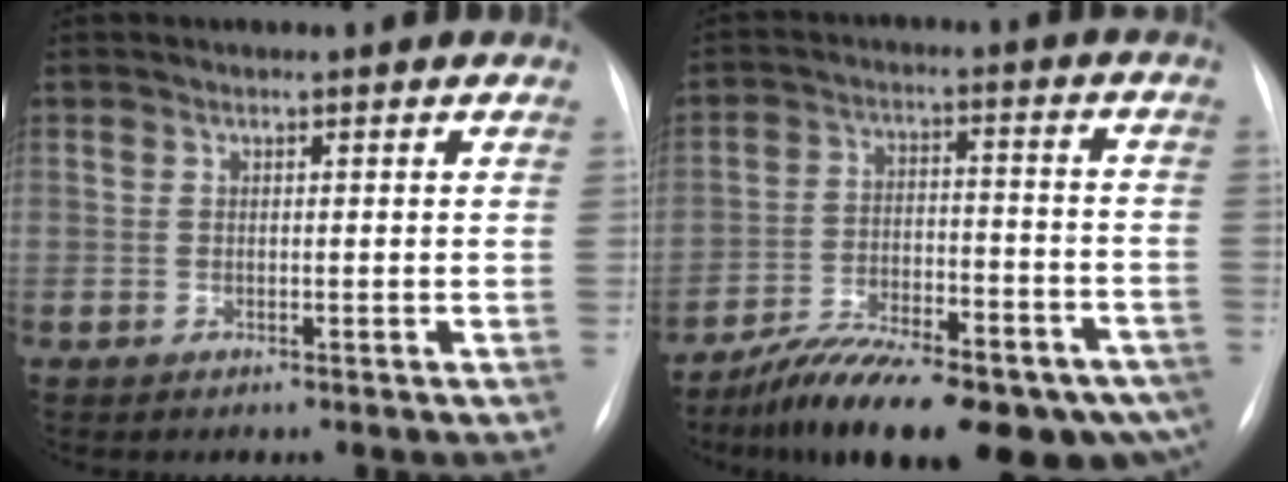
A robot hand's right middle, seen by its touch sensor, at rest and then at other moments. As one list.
[{"total": 21.2, "force": [-15.6, 6.2, 13.0], "torque": [-0.154, 0.012, -0.230]}]